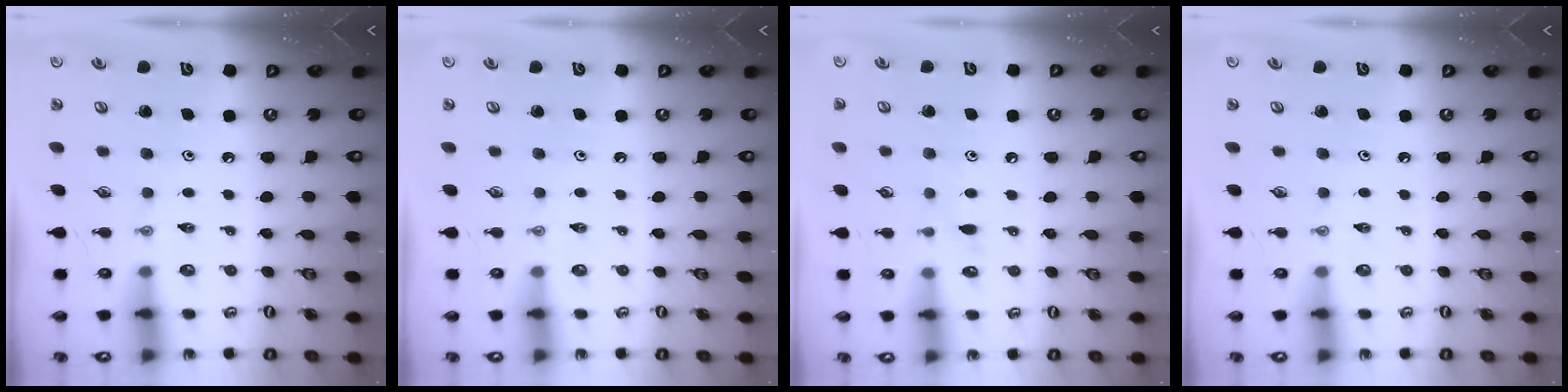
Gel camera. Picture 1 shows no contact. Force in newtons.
{"total": 0.0}
{"total": 6.0, "press": 6.0, "slide": 0.6}
{"total": 0.0}